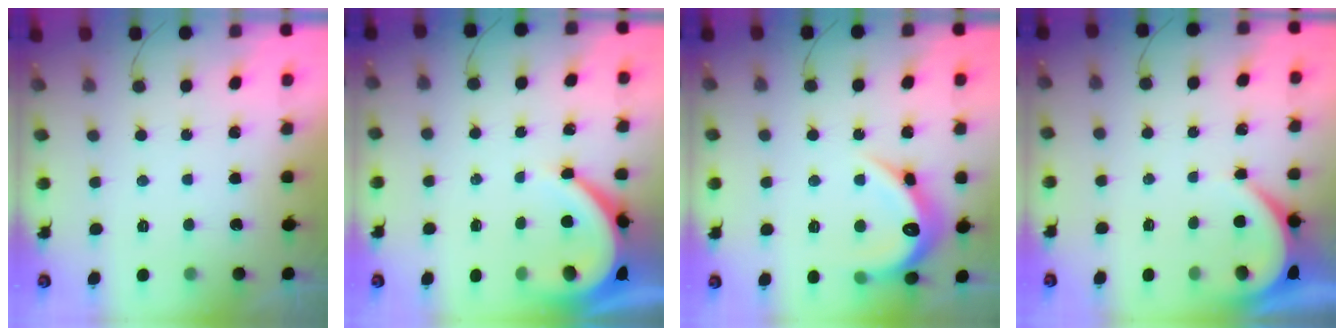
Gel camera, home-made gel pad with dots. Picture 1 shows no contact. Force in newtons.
{"total": 7.7, "press": 7.6, "slide": 1.1}
{"total": 14.4, "press": 14.4, "slide": 0.5}
{"total": 4.0, "press": 3.9, "slide": 0.6}